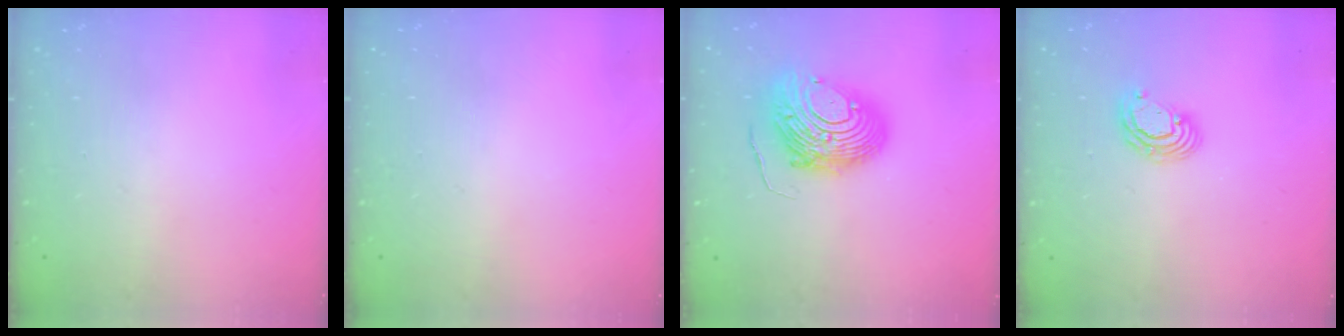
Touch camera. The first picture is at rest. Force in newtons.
{"total": 0.0}
{"total": 15.1, "press": 15.1, "slide": 1.6}
{"total": 5.4, "press": 5.4, "slide": 0.2}